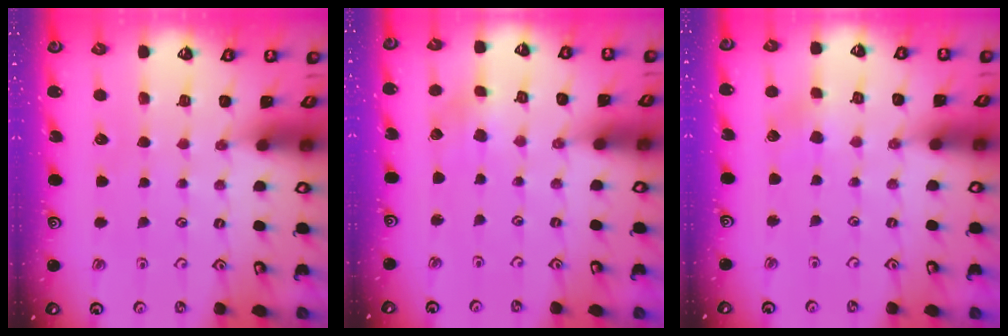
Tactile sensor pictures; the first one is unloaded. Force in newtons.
{"total": 2.3, "press": 2.3, "slide": 0.5}
{"total": 2.6, "press": 2.6, "slide": 0.4}